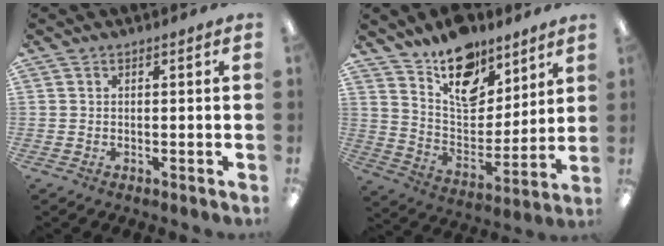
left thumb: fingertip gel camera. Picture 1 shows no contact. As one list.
[{"total": 16.0, "force": [11.6, 8.8, 6.8], "torque": [-0.104, -0.079, 0.209]}]